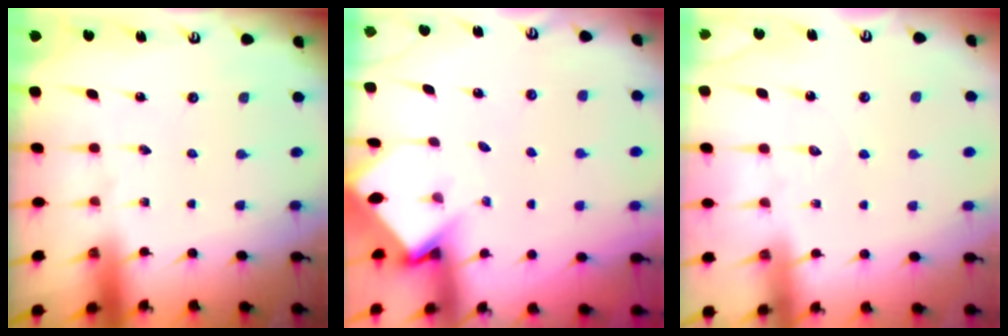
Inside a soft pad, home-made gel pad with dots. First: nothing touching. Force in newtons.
{"total": 3.8, "press": 3.8, "slide": 0.3}
{"total": 5.1, "press": 5.1, "slide": 0.5}